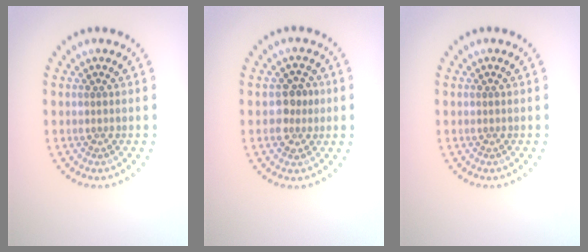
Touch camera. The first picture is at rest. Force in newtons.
{"total": 2.4, "press": 2.3, "slide": 0.6}
{"total": 0.0}